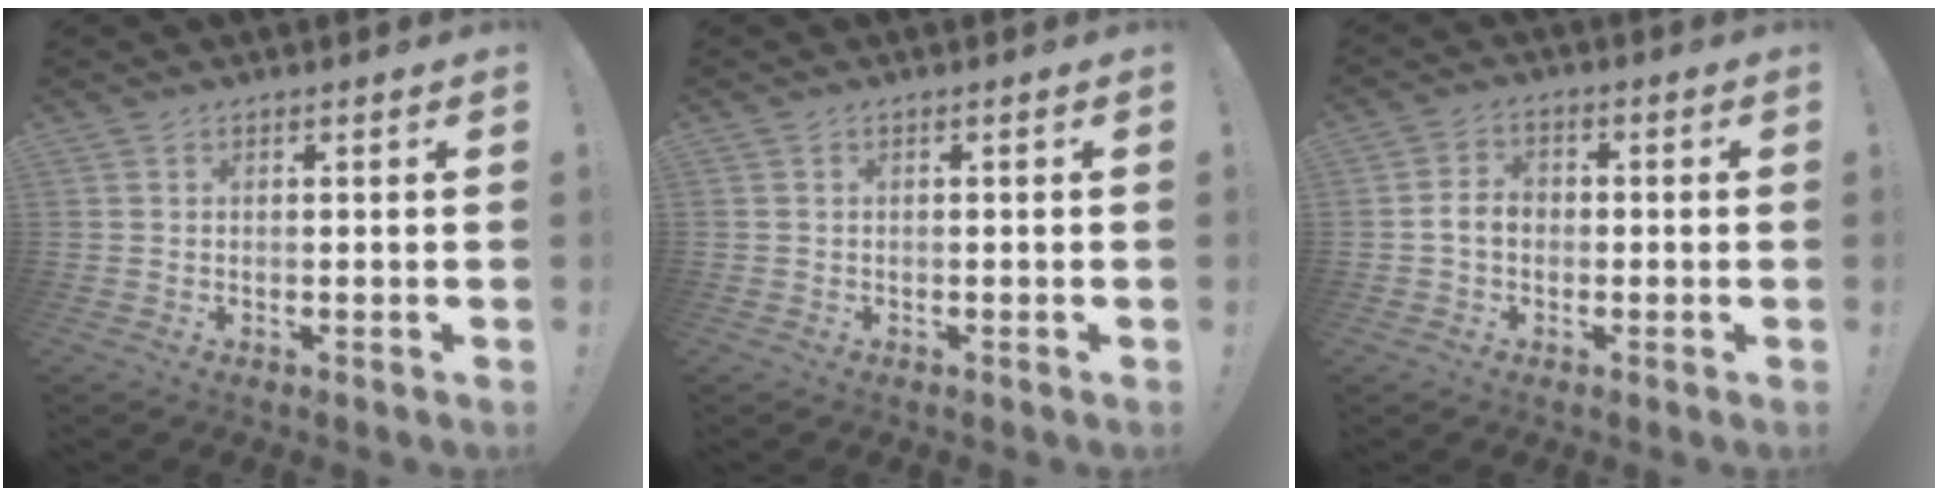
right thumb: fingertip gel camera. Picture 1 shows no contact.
{"total": 0.7, "force": [-0.2, 0.7, -0.1], "torque": [0.002, 0.002, -0.005]}
{"total": 5.4, "force": [-0.8, 4.1, 3.5], "torque": [-0.059, 0.010, -0.014]}